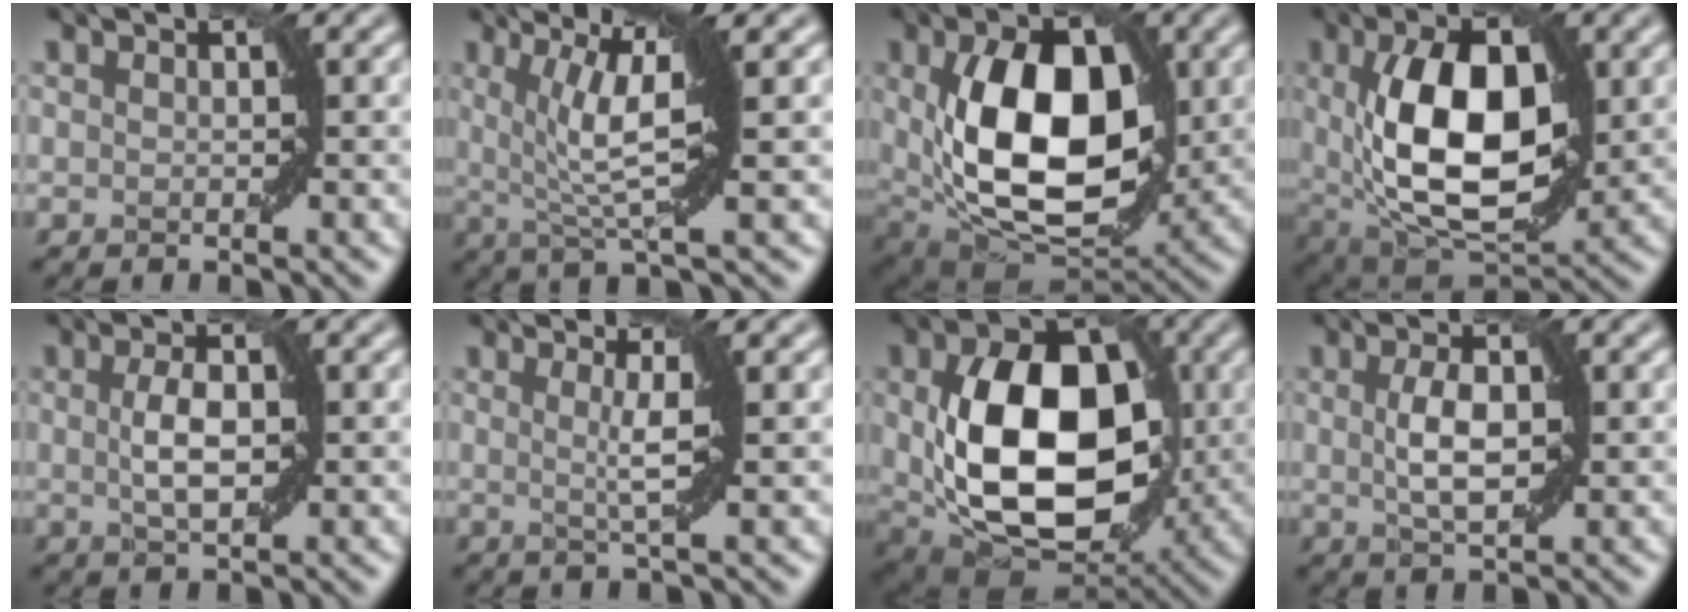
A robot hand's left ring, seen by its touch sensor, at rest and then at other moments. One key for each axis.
{"total": 6.4, "fx": 1.5, "fy": 1.1, "fz": 6.1, "tx": -0.111, "ty": -0.003, "tz": 0.028}
{"total": 12.6, "fx": 0.9, "fy": 7.5, "fz": 10.1, "tx": -0.163, "ty": -0.009, "tz": 0.020}
{"total": 11.5, "fx": 1.0, "fy": 6.2, "fz": 9.6, "tx": -0.165, "ty": -0.003, "tz": 0.020}
{"total": 3.1, "fx": 0.2, "fy": 1.2, "fz": 2.9, "tx": -0.060, "ty": 0.001, "tz": 0.004}
{"total": 2.7, "fx": 0.4, "fy": 0.3, "fz": 2.6, "tx": -0.045, "ty": -0.004, "tz": 0.007}
{"total": 13.1, "fx": 0.1, "fy": 8.5, "fz": 10.0, "tx": -0.171, "ty": -0.011, "tz": 0.010}
{"total": 3.5, "fx": 0.3, "fy": 1.4, "fz": 3.2, "tx": -0.067, "ty": 0.002, "tz": 0.007}